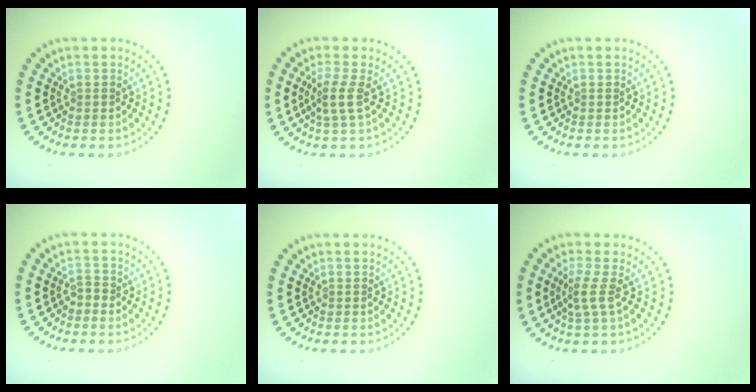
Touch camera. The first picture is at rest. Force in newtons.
{"total": 2.2, "press": 1.7, "slide": 1.3}
{"total": 0.0}
{"total": 0.9, "press": 0.8, "slide": 0.5}
{"total": 0.0}
{"total": 2.0, "press": 1.3, "slide": 1.5}